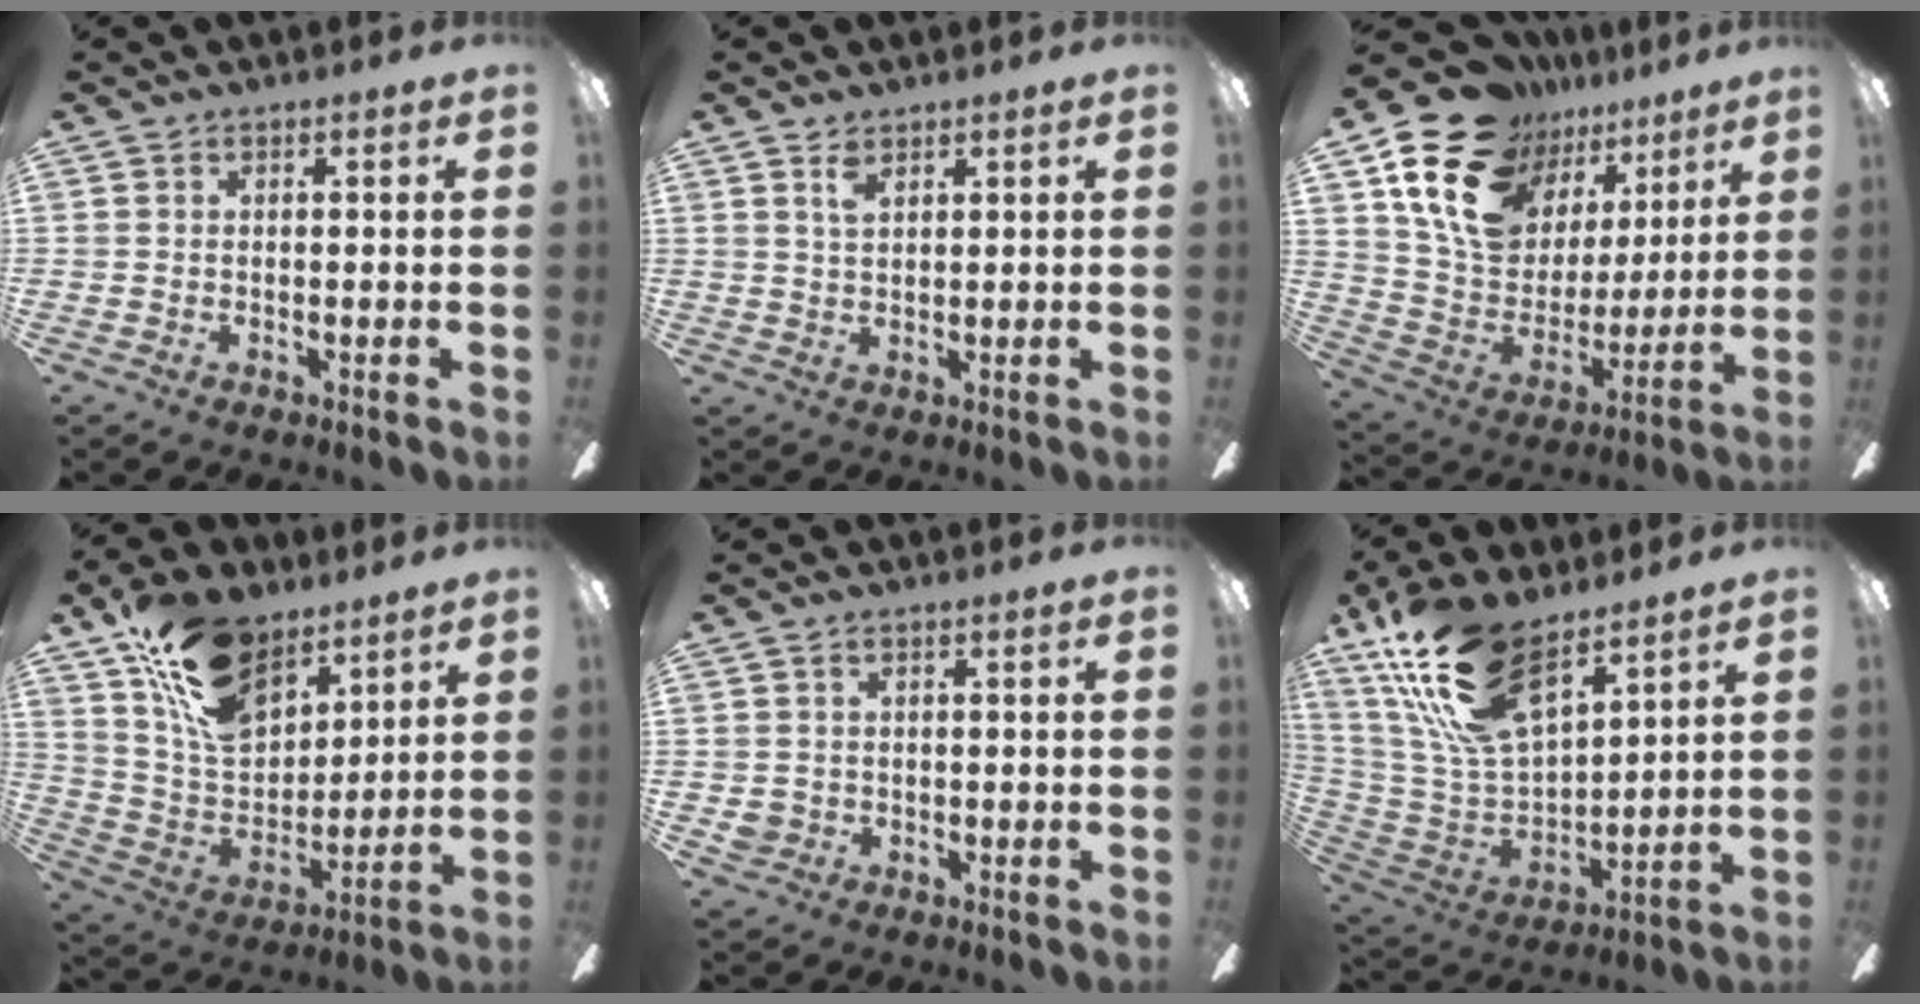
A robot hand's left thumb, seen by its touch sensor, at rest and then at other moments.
{"total": 3.3, "force": [2.2, 1.5, 1.9], "torque": [-0.036, -0.002, 0.038]}
{"total": 19.9, "force": [13.0, 12.5, 8.5], "torque": [-0.160, -0.076, 0.247]}
{"total": 19.4, "force": [12.5, 10.9, 9.9], "torque": [-0.188, -0.057, 0.236]}
{"total": 2.5, "force": [-0.4, 2.4, 0.8], "torque": [-0.016, 0.004, -0.007]}
{"total": 22.5, "force": [14.9, 9.7, 13.8], "torque": [-0.294, -0.076, 0.267]}